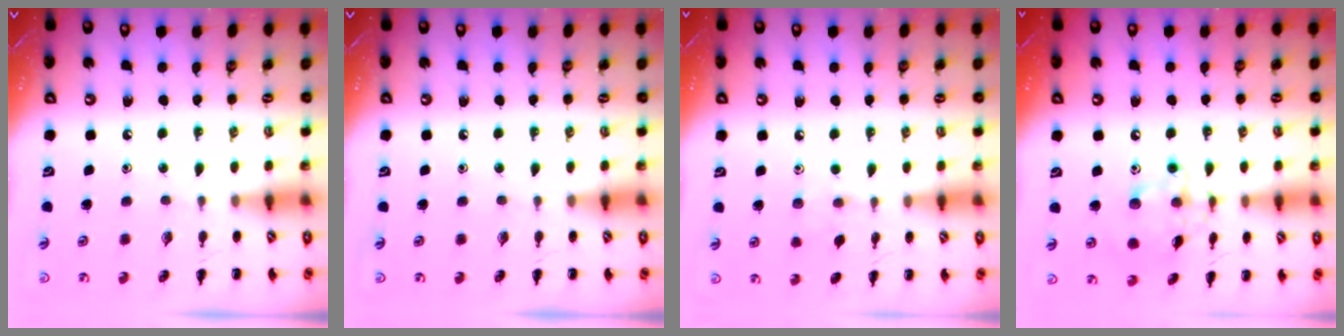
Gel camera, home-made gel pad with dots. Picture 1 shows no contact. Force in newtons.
{"total": 0.0}
{"total": 6.7, "press": 6.4, "slide": 2.1}
{"total": 13.2, "press": 13.2, "slide": 0.7}